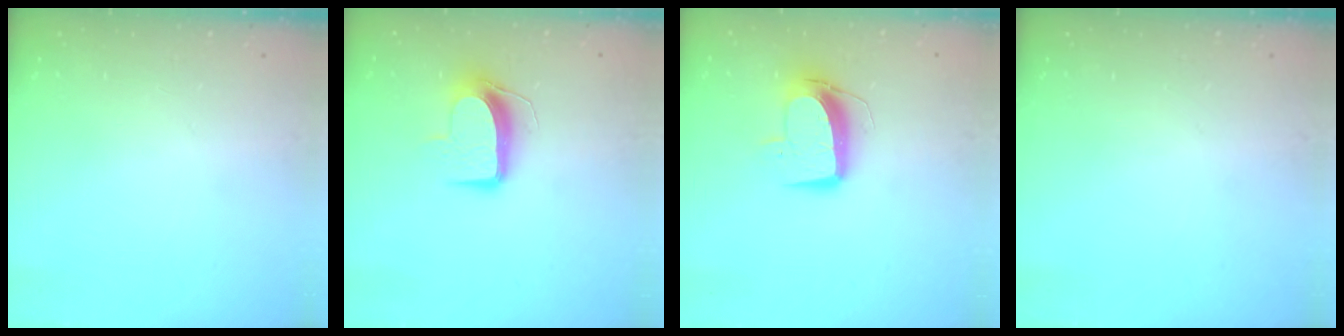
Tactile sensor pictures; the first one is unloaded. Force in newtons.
{"total": 9.8, "press": 9.8, "slide": 0.3}
{"total": 10.3, "press": 10.3, "slide": 0.8}
{"total": 0.0}